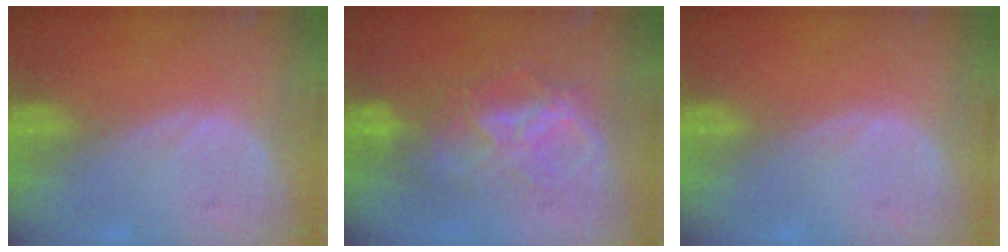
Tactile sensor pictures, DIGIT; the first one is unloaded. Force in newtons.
{"total": 6.4, "press": 6.4, "slide": 0.7}
{"total": 0.0}